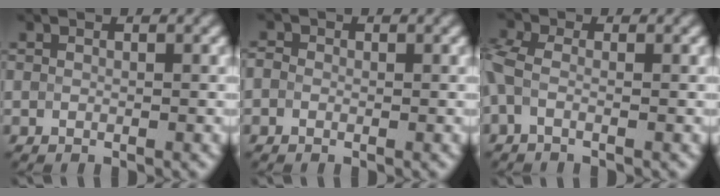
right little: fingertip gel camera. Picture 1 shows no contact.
{"total": 0.8, "force": [-0.2, 0.7, 0.3], "torque": [-0.005, -0.002, -0.008]}
{"total": 2.2, "force": [-0.7, 1.0, 1.8], "torque": [-0.048, -0.003, -0.026]}